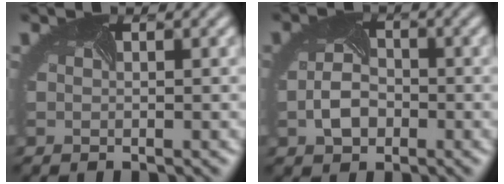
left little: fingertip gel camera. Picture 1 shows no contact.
{"total": 3.1, "force": [-0.9, 2.1, 2.1], "torque": [-0.043, -0.004, -0.021]}